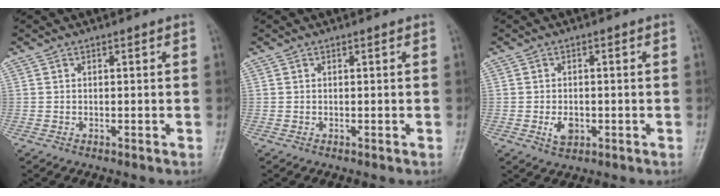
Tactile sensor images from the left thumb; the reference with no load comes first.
{"total": 0.0}
{"total": 3.2, "force": [-1.1, 2.3, 2.0], "torque": [-0.032, -0.001, -0.015]}